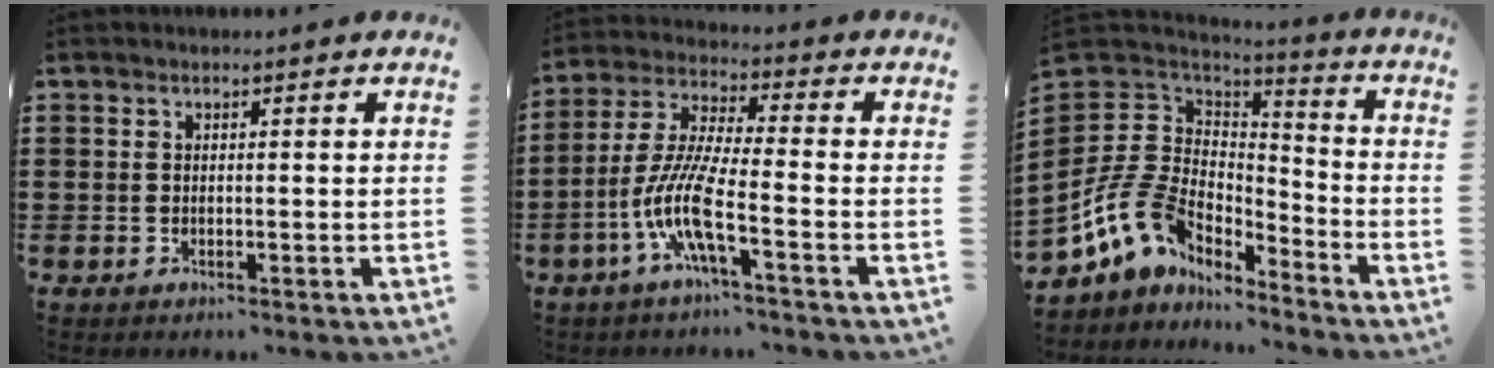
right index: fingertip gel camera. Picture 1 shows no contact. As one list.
[{"total": 9.4, "force": [-4.4, 1.1, 8.2], "torque": [-0.194, -0.018, -0.091]}, {"total": 10.0, "force": [-4.5, 7.5, 4.8], "torque": [-0.147, 0.002, -0.090]}]